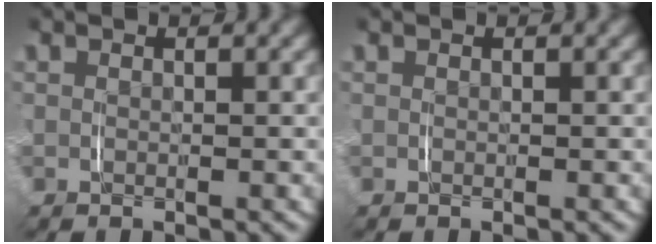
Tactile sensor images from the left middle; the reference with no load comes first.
{"total": 0.0}